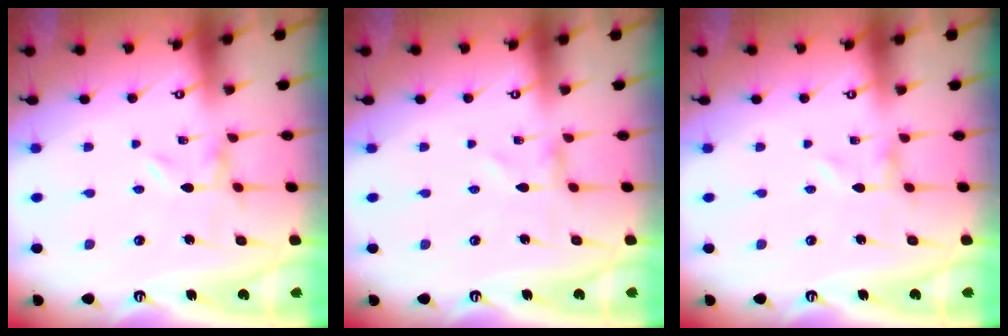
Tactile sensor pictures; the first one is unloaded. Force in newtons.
{"total": 0.0}
{"total": 0.0}